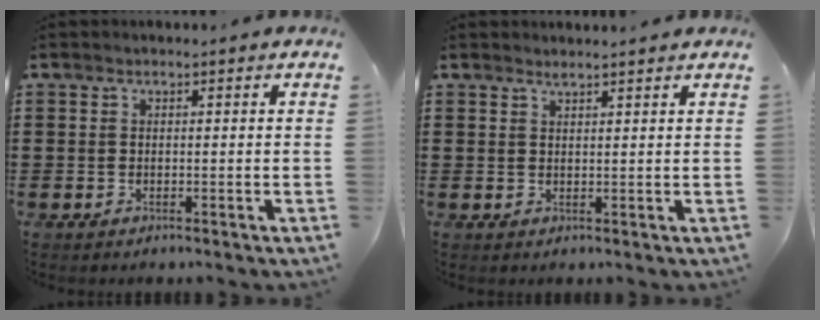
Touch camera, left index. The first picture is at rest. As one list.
[{"total": 1.4, "force": [1.3, -0.1, 0.3], "torque": [-0.008, -0.002, 0.025]}]